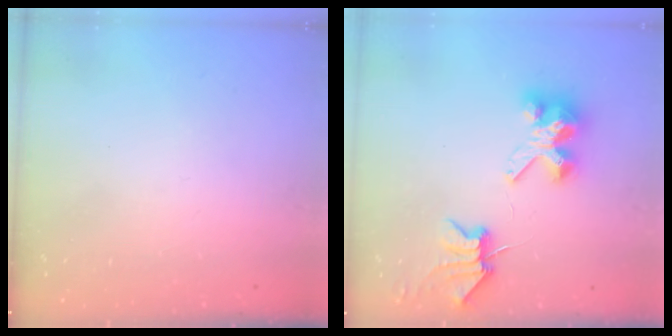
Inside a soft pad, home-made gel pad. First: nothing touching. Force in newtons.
{"total": 6.9, "press": 6.8, "slide": 1.1}